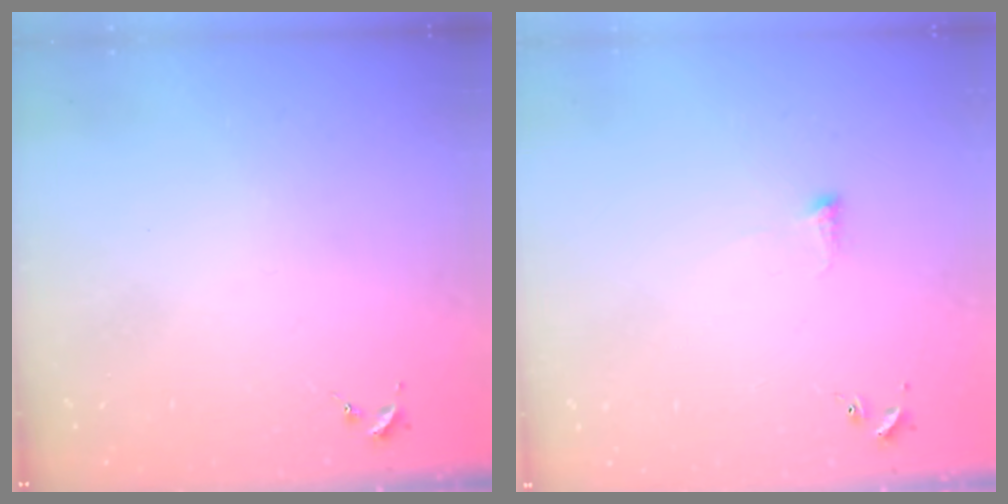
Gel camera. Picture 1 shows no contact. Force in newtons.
{"total": 2.5, "press": 2.4, "slide": 0.5}